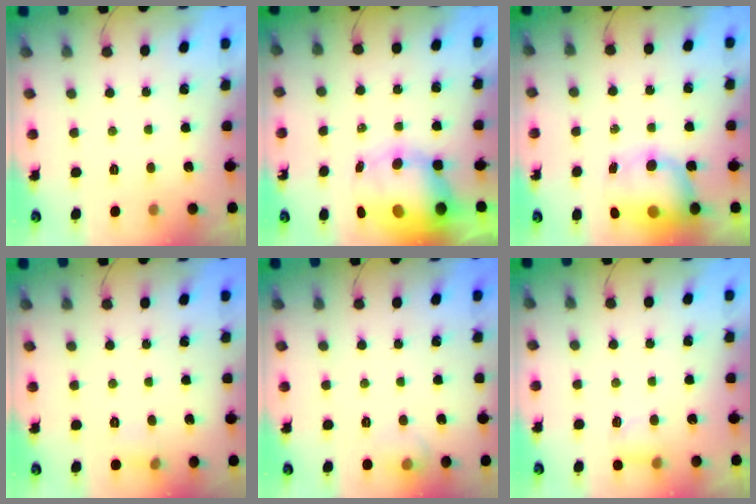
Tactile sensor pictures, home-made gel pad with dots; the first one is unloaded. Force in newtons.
{"total": 11.8, "press": 11.3, "slide": 3.2}
{"total": 10.6, "press": 10.5, "slide": 1.4}
{"total": 4.8, "press": 4.6, "slide": 1.4}
{"total": 7.0, "press": 6.8, "slide": 1.9}
{"total": 3.8, "press": 3.5, "slide": 1.3}